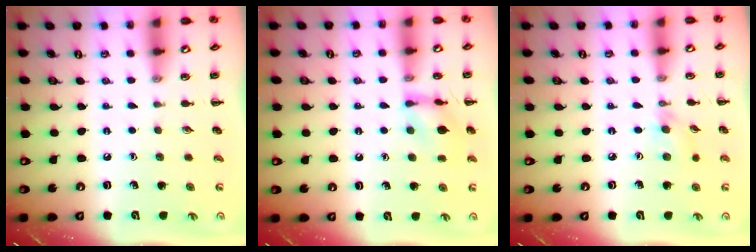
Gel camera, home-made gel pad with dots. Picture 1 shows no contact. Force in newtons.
{"total": 10.0, "press": 10.0, "slide": 0.8}
{"total": 3.5, "press": 3.2, "slide": 1.4}